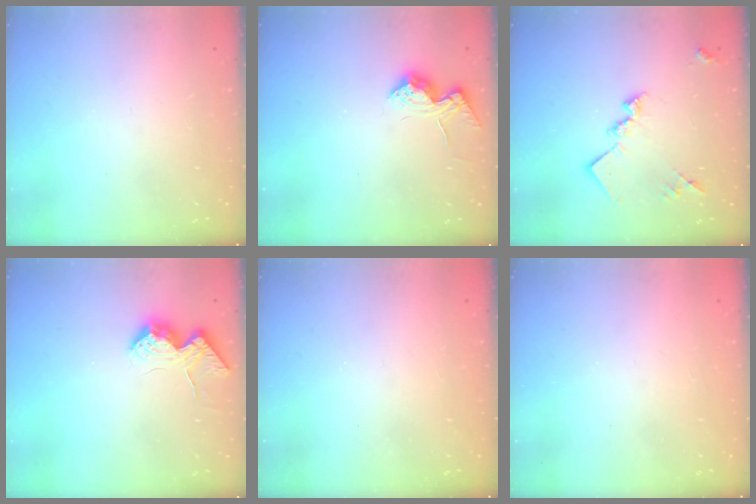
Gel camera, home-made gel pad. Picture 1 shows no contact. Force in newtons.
{"total": 12.1, "press": 12.1, "slide": 0.5}
{"total": 13.9, "press": 13.8, "slide": 0.9}
{"total": 16.7, "press": 16.7, "slide": 0.5}
{"total": 1.0, "press": 0.9, "slide": 0.1}
{"total": 0.9, "press": 0.9, "slide": 0.2}